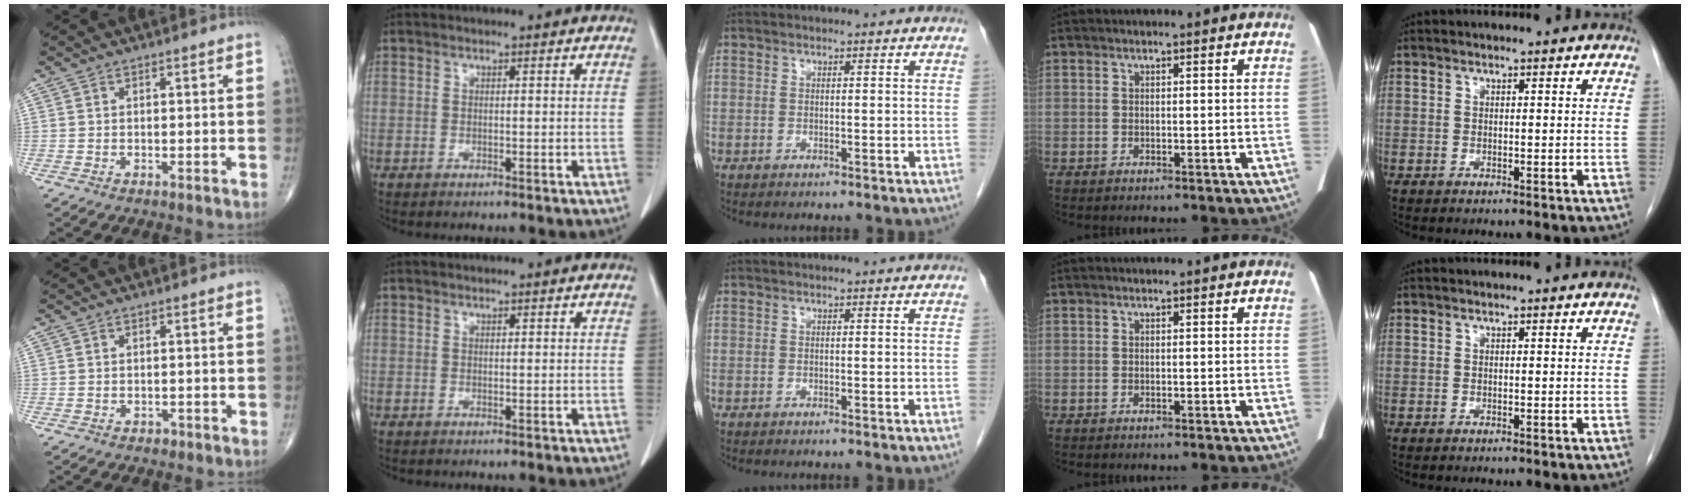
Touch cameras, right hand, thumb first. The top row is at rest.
{"thumb": {"total": 0.8, "force": [-0.4, 0.7, 0.3], "torque": [-0.001, 0.001, -0.006]}}